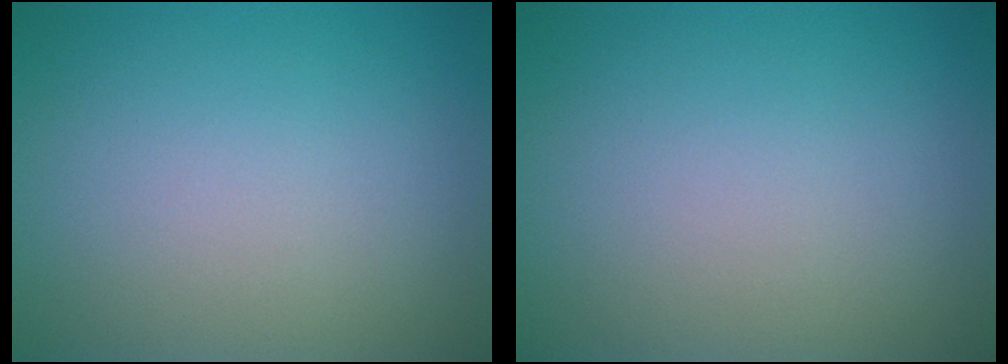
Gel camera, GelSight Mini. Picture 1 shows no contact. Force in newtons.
{"total": 0.0}